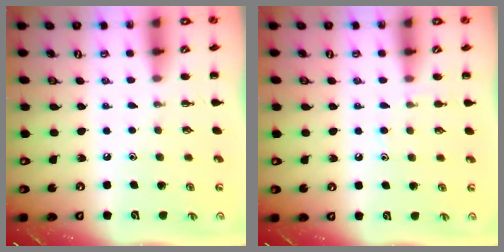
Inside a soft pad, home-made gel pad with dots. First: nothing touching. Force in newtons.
{"total": 5.9, "press": 5.7, "slide": 1.8}